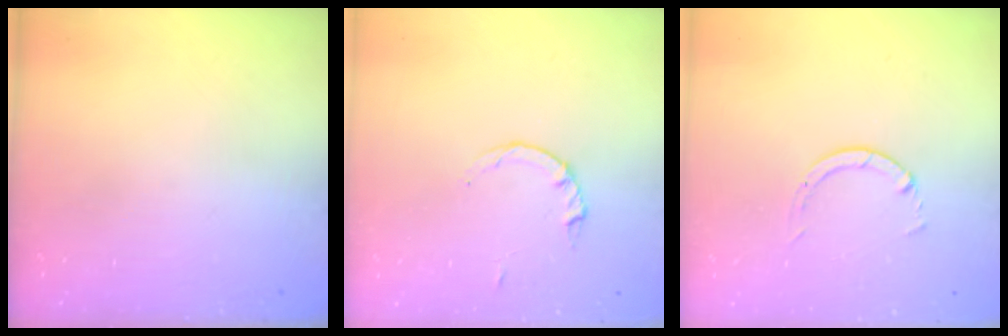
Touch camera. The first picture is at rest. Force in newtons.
{"total": 2.2, "press": 2.1, "slide": 0.3}
{"total": 1.3, "press": 1.2, "slide": 0.3}